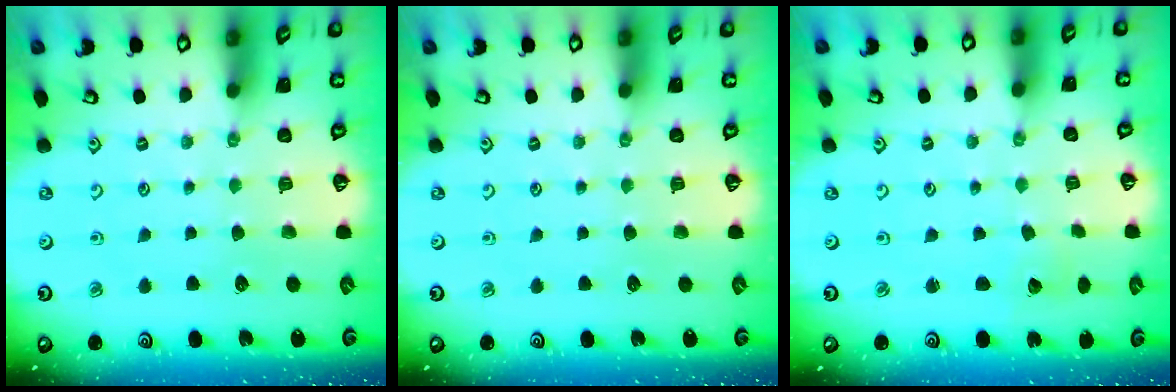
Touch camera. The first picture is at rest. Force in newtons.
{"total": 0.0}
{"total": 1.6, "press": 1.6, "slide": 0.1}